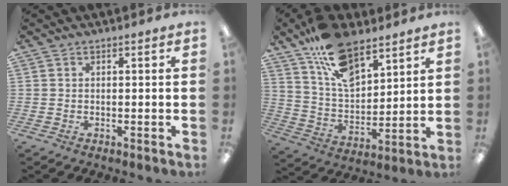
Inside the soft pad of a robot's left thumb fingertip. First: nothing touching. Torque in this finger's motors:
{"motor_torque": [1.99, 1.34, 1.46, -1.32, 0.11]}